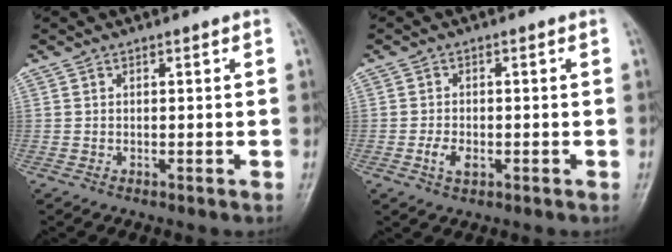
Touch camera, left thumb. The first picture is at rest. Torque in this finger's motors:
{"motor_torque": [-0.21, 0.20, 0.07, -0.05, 0.00]}